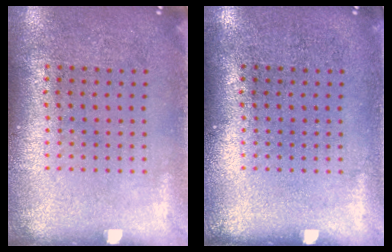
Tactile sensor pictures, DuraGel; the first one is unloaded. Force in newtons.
{"total": 0.0}